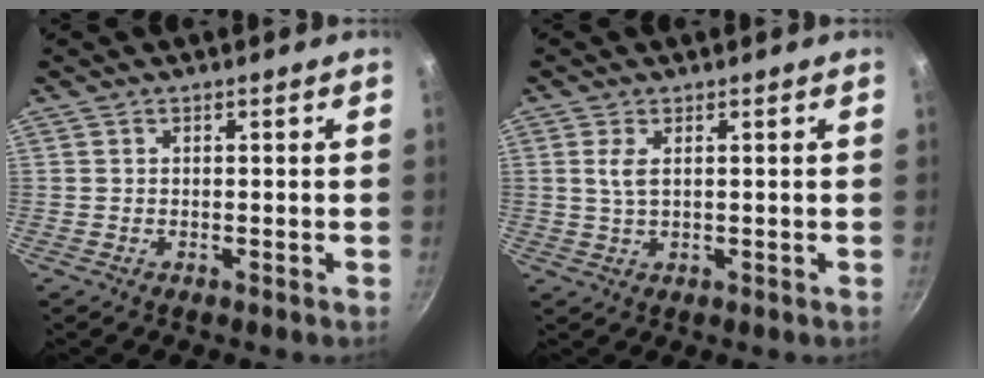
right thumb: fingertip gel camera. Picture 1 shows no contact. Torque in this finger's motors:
{"motor_torque": [-0.69, -0.03, 0.03, -0.12, 0.00]}